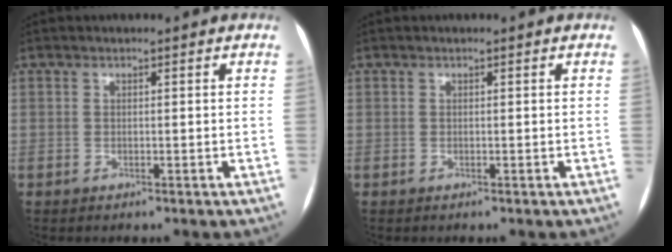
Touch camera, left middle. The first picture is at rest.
{"total": 0.0}